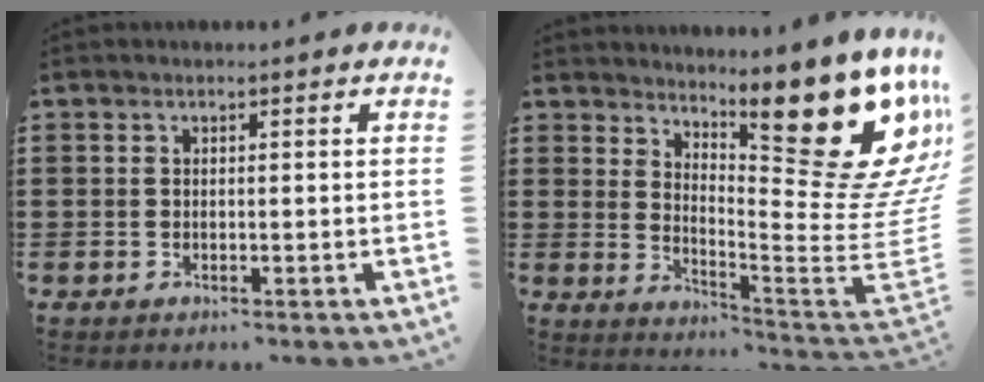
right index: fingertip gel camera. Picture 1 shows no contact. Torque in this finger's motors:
{"motor_torque": [0.83, 1.19, 0.83, 0.09]}